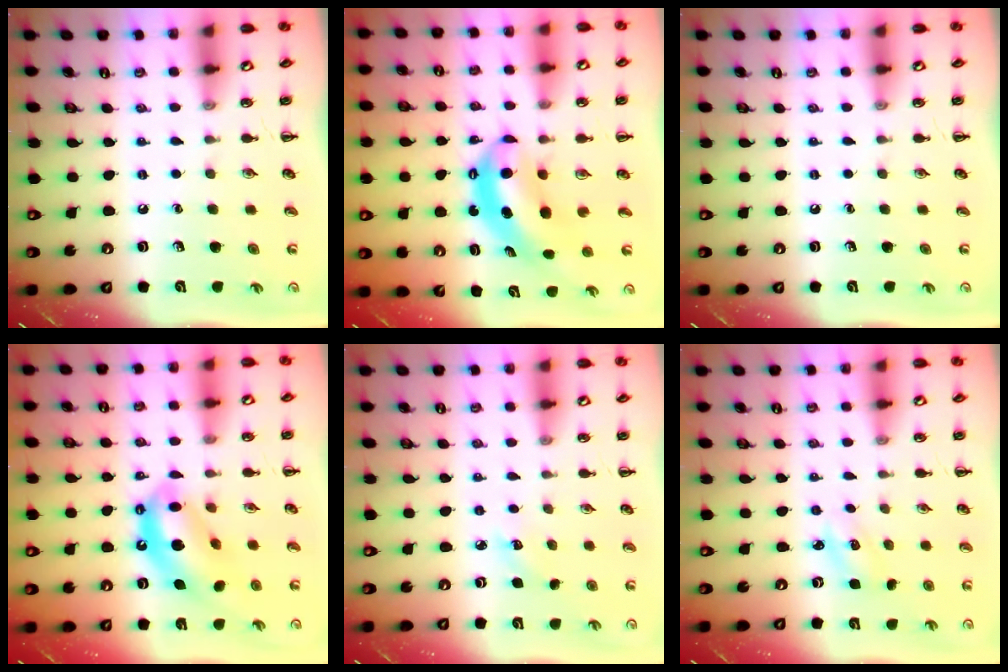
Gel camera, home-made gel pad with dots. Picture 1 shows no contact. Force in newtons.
{"total": 6.9, "press": 6.7, "slide": 1.6}
{"total": 0.0}
{"total": 12.9, "press": 12.4, "slide": 3.4}
{"total": 3.7, "press": 3.5, "slide": 1.1}
{"total": 2.9, "press": 2.8, "slide": 0.9}